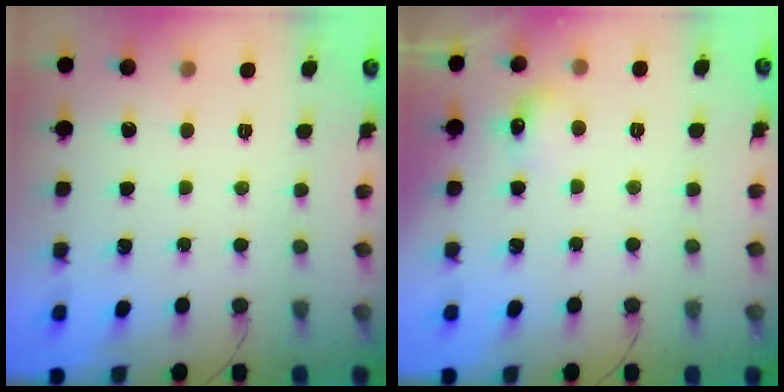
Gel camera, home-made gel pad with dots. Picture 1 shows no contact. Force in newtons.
{"total": 6.1, "press": 5.8, "slide": 1.9}